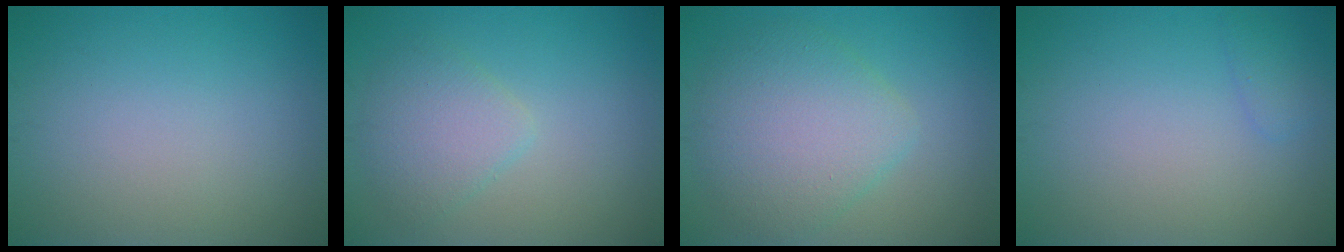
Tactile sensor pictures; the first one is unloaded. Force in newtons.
{"total": 3.0, "press": 3.0, "slide": 0.2}
{"total": 5.7, "press": 5.7, "slide": 0.2}
{"total": 1.0, "press": 1.0, "slide": 0.1}